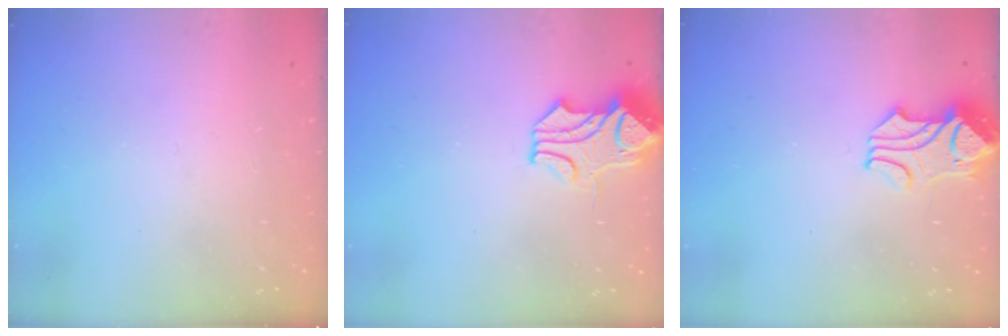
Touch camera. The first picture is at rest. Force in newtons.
{"total": 1.6, "press": 0.9, "slide": 1.3}
{"total": 2.0, "press": 1.7, "slide": 1.0}